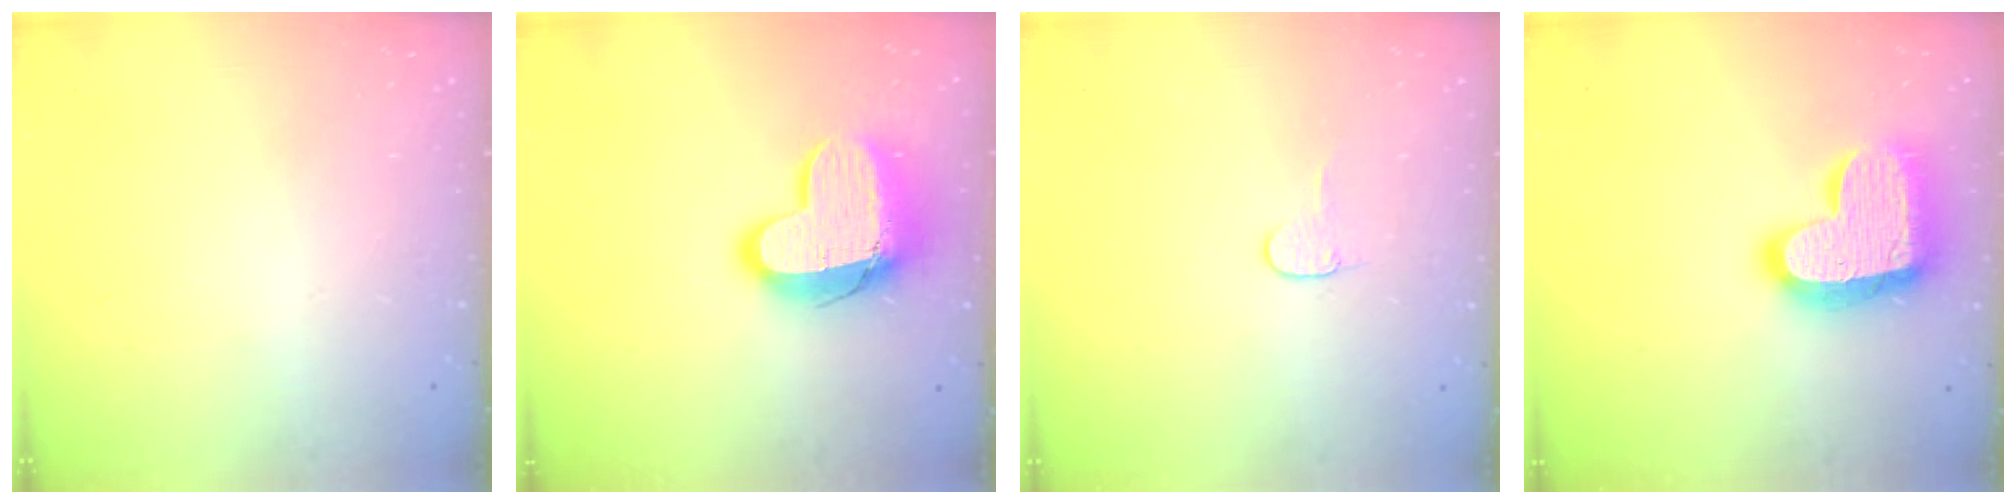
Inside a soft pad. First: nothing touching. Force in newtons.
{"total": 15.2, "press": 15.2, "slide": 1.4}
{"total": 4.0, "press": 4.0, "slide": 0.4}
{"total": 22.2, "press": 22.1, "slide": 1.5}